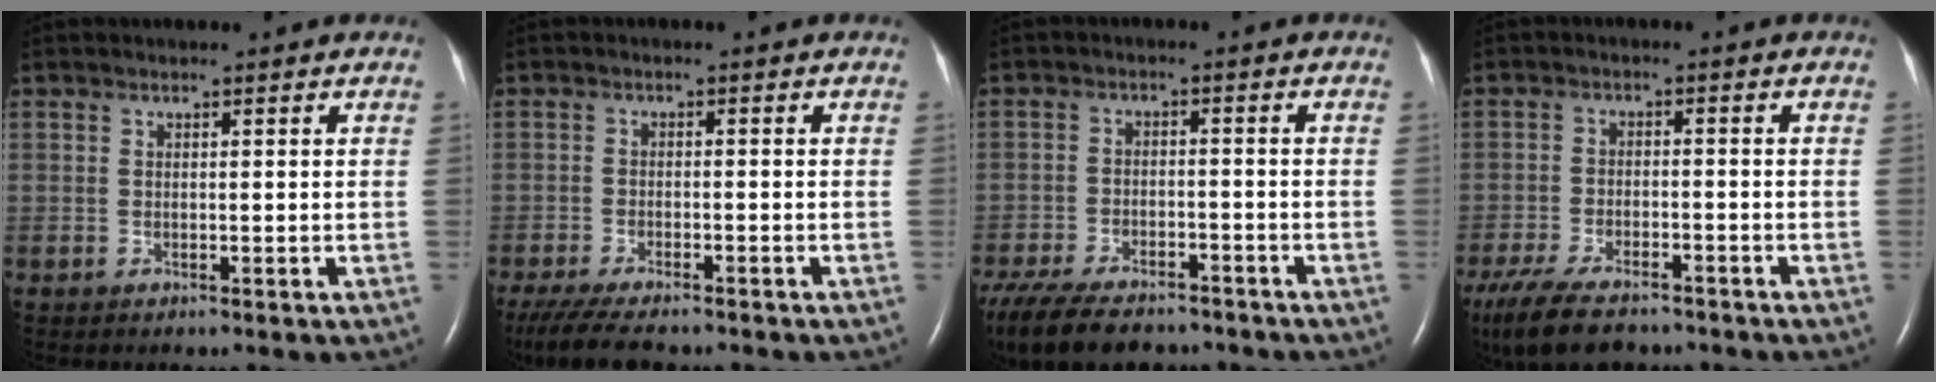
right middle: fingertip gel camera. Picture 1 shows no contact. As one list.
[{"total": 9.2, "force": [-7.6, 2.0, 4.8], "torque": [-0.081, -0.019, -0.121]}, {"total": 16.9, "force": [-13.1, 6.9, 8.2], "torque": [-0.211, -0.027, -0.196]}, {"total": 12.3, "force": [-9.5, 4.3, 6.6], "torque": [-0.136, -0.020, -0.153]}]